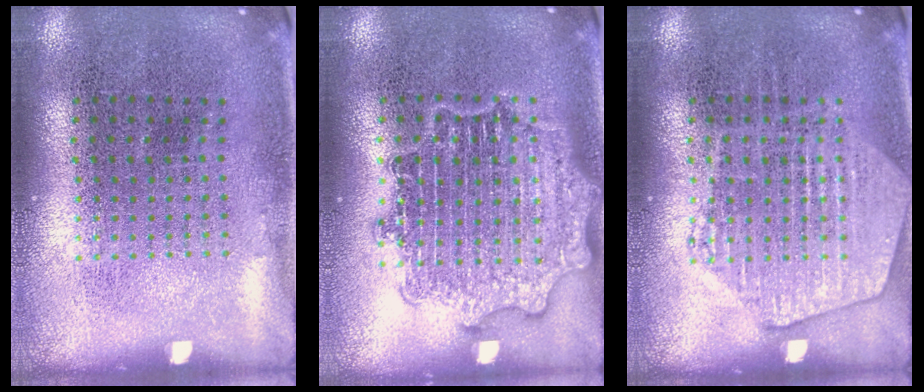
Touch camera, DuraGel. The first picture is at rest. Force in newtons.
{"total": 2.8, "press": 2.8, "slide": 0.4}
{"total": 2.4, "press": 2.4, "slide": 0.3}